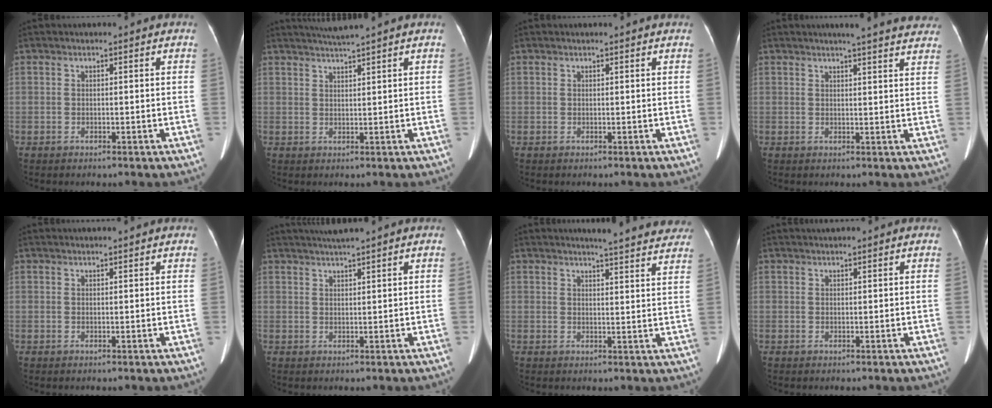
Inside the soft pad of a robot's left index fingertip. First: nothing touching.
{"total": 3.3, "force": [2.8, -1.2, 1.2], "torque": [-0.020, 0.006, 0.056]}
{"total": 0.9, "force": [0.8, 0.0, 0.2], "torque": [-0.009, -0.001, 0.009]}
{"total": 12.9, "force": [11.7, 1.1, 5.4], "torque": [-0.056, -0.003, 0.120]}
{"total": 2.6, "force": [2.5, -0.2, 0.9], "torque": [-0.012, 0.022, 0.034]}
{"total": 3.8, "force": [3.3, -0.9, 1.7], "torque": [-0.025, 0.017, 0.060]}
{"total": 14.8, "force": [13.9, 1.3, 4.9], "torque": [-0.047, -0.031, 0.145]}
{"total": 1.3, "force": [1.2, -0.2, 0.5], "torque": [-0.006, 0.016, 0.026]}